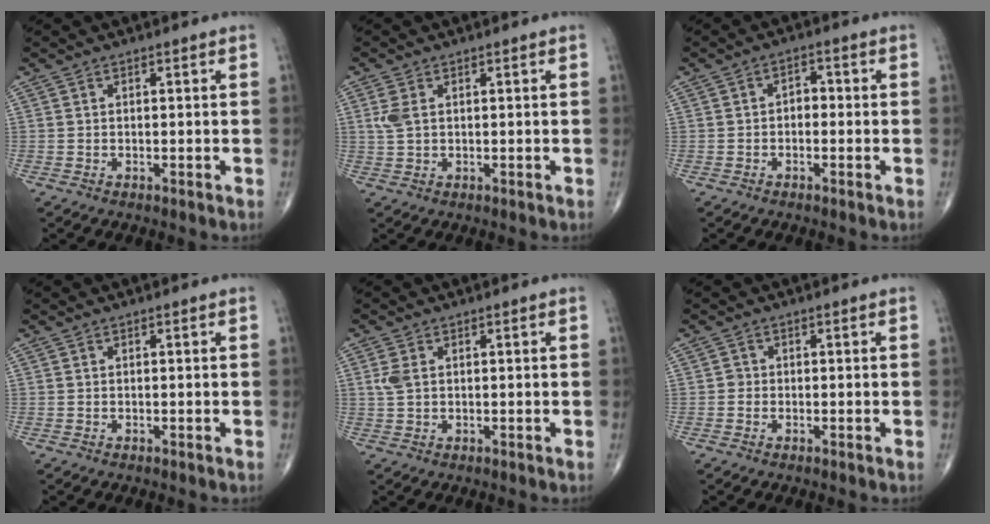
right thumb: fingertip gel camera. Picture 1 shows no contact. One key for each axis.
{"total": 3.2, "fx": 0.9, "fy": 1.9, "fz": 2.4, "tx": -0.064, "ty": 0.005, "tz": 0.022}
{"total": 2.7, "fx": -0.4, "fy": 1.9, "fz": 1.9, "tx": -0.016, "ty": 0.012, "tz": -0.013}
{"total": 0.0}
{"total": 2.8, "fx": 0.7, "fy": 1.7, "fz": 2.1, "tx": -0.053, "ty": 0.004, "tz": 0.017}
{"total": 0.9, "fx": -0.2, "fy": 0.9, "fz": 0.2, "tx": 0.003, "ty": 0.004, "tz": -0.005}